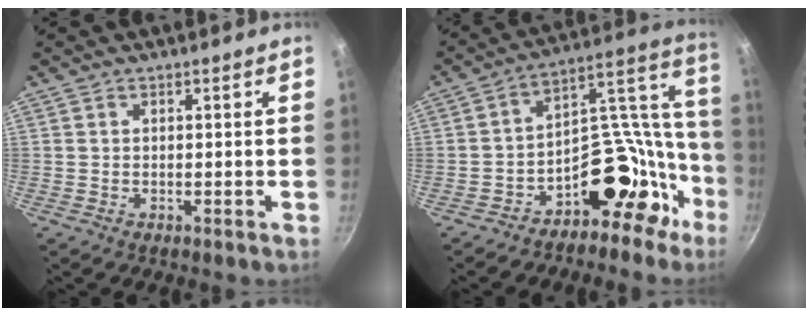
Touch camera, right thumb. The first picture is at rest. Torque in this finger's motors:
{"motor_torque": [0.42, 0.44, 0.11, -0.05, -0.03]}